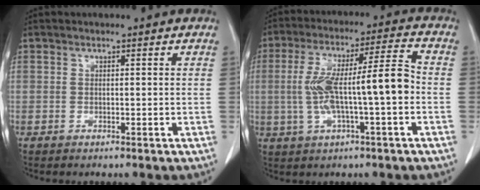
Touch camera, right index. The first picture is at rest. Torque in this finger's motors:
{"motor_torque": [0.68, 0.24, 0.36, 0.21]}